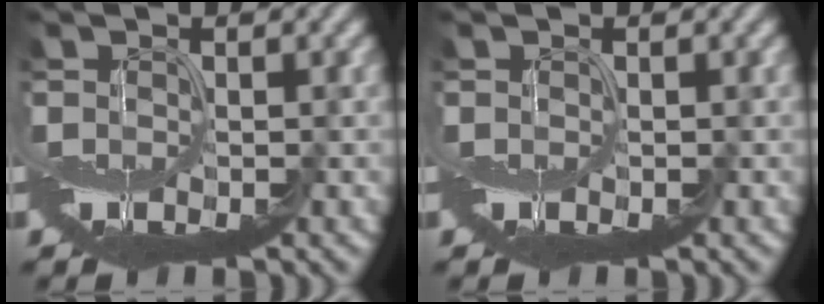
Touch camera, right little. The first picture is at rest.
{"total": 0.0}